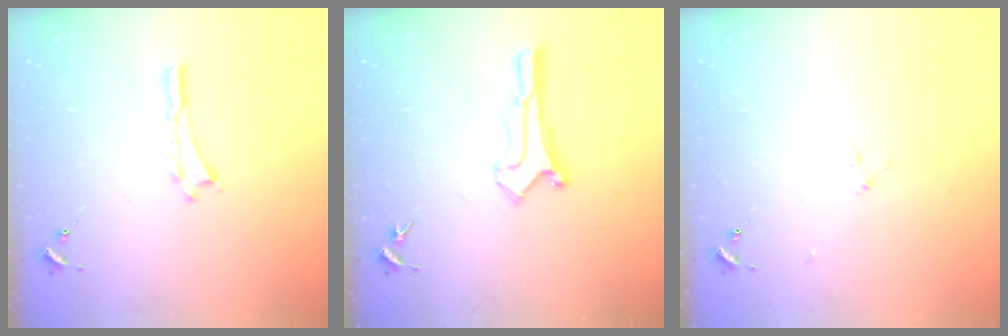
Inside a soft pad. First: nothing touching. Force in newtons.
{"total": 0.0}
{"total": 2.9, "press": 2.9, "slide": 0.3}